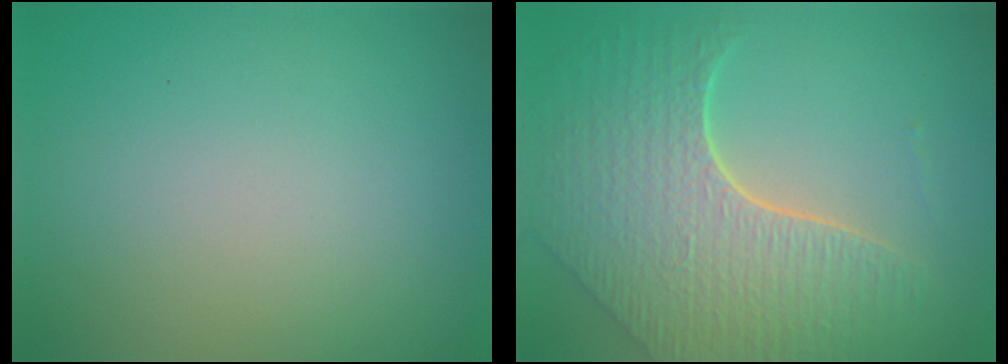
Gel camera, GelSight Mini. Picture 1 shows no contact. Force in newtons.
{"total": 7.6, "press": 5.5, "slide": 5.2}